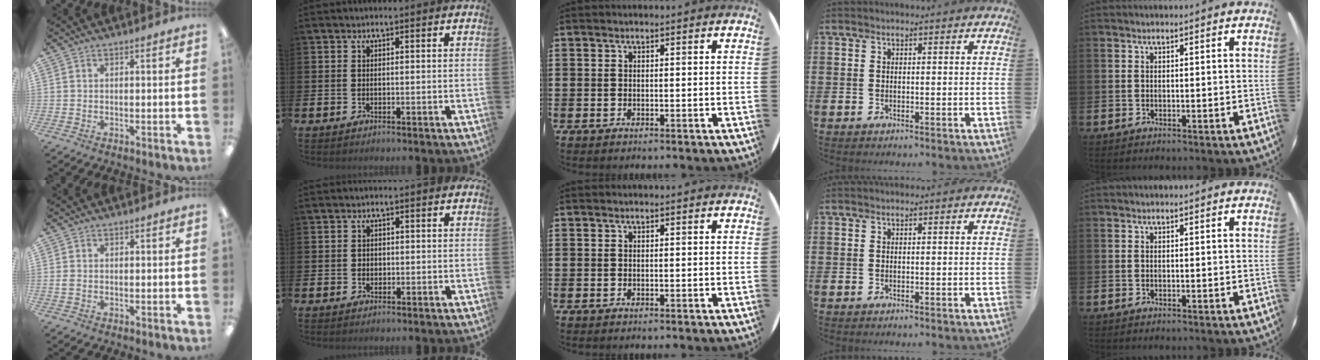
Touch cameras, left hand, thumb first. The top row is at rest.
{"thumb": {"total": 0.9, "force": [0.0, 0.7, 0.6], "torque": [-0.012, 0.002, -0.001]}, "index": {"total": 0.9, "force": [0.1, 0.8, 0.3], "torque": [0.003, 0.004, -0.002]}}